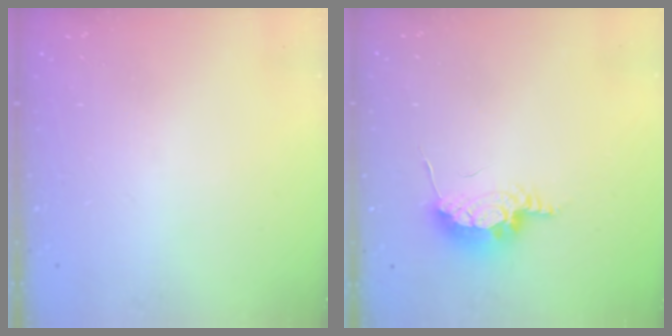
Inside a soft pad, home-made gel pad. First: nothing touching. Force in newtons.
{"total": 7.8, "press": 7.8, "slide": 0.2}